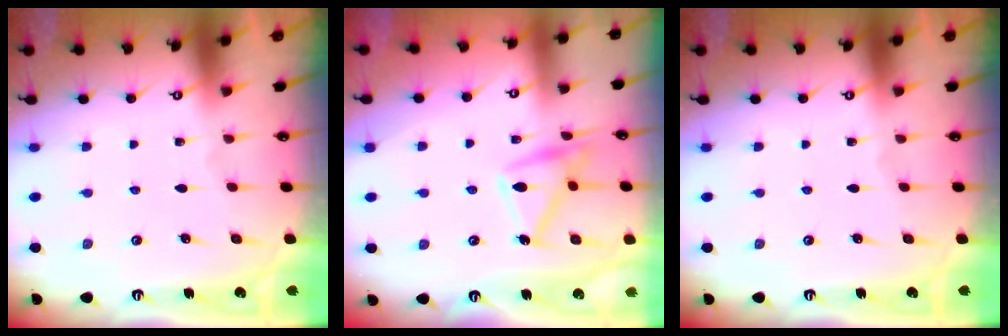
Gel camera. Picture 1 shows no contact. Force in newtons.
{"total": 13.8, "press": 13.8, "slide": 0.5}
{"total": 0.0}